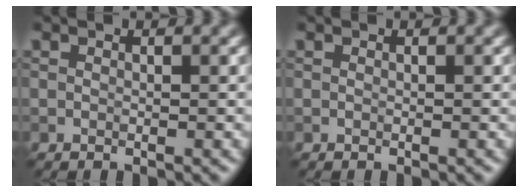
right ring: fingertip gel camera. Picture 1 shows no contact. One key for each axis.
{"total": 0.0}